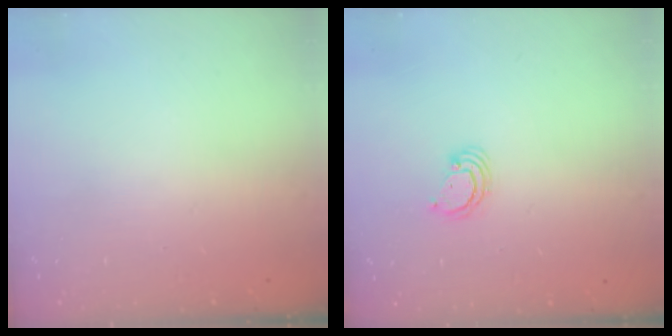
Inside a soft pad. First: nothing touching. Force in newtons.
{"total": 2.7, "press": 2.7, "slide": 0.2}